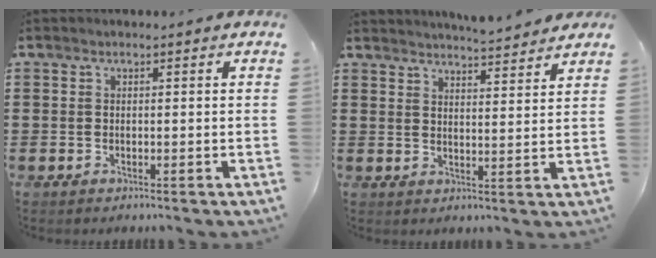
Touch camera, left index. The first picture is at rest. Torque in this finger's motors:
{"motor_torque": [0.09, 0.08, 0.47, 0.09]}